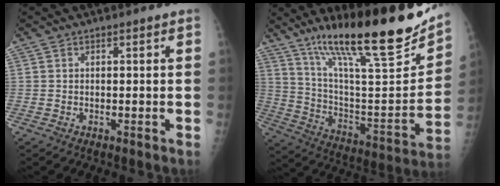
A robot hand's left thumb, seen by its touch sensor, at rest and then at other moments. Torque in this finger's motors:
{"motor_torque": [1.50, -0.80, 1.43, -1.34, 0.13]}